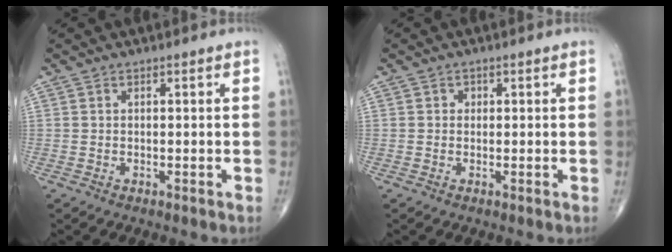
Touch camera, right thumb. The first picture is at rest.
{"total": 0.8, "force": [0.1, 0.8, 0.3], "torque": [0.005, 0.003, -0.001]}